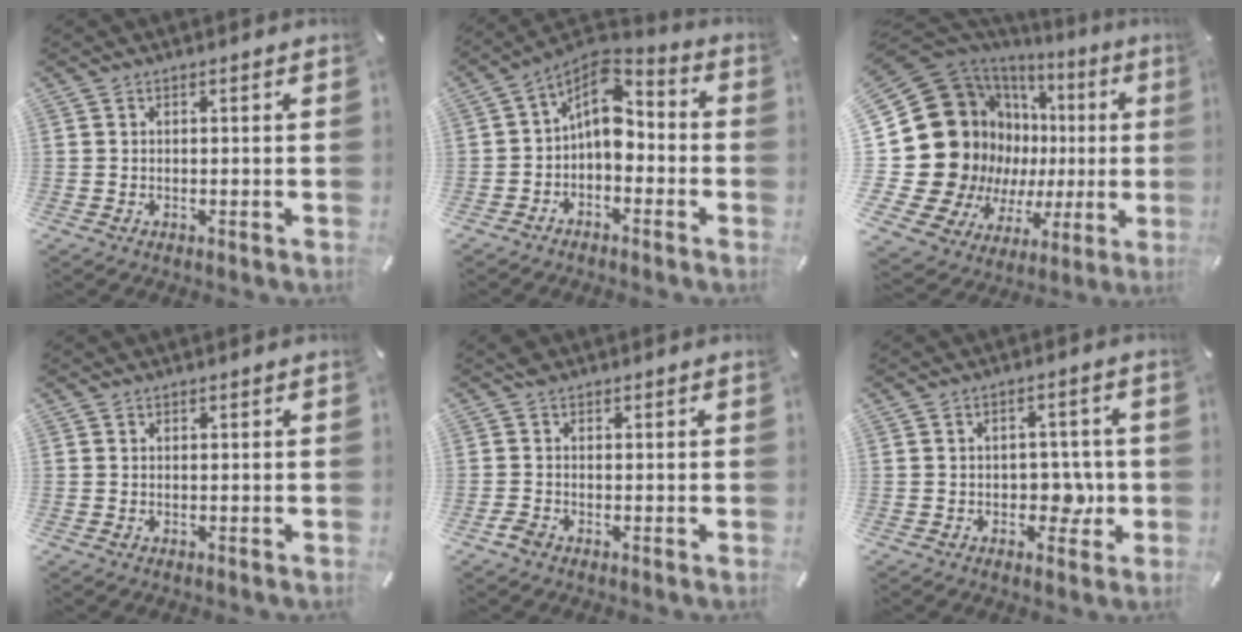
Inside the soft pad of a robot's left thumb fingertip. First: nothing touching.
{"total": 9.1, "force": [0.3, 6.2, 6.6], "torque": [-0.123, -0.011, 0.001]}
{"total": 32.0, "force": [2.7, 22.9, 22.2], "torque": [-0.394, -0.074, 0.114]}
{"total": 0.6, "force": [0.3, 0.4, -0.2], "torque": [0.007, 0.005, 0.005]}
{"total": 2.6, "force": [0.3, 2.4, 0.9], "torque": [-0.017, 0.006, 0.008]}
{"total": 6.4, "force": [-0.8, 4.5, 4.5], "torque": [-0.046, -0.002, -0.015]}